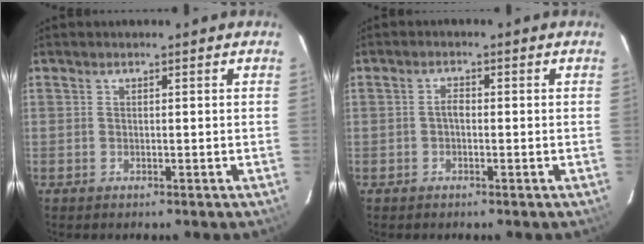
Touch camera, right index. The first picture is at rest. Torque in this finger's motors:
{"motor_torque": [0.43, -0.16, 0.19, 0.04]}